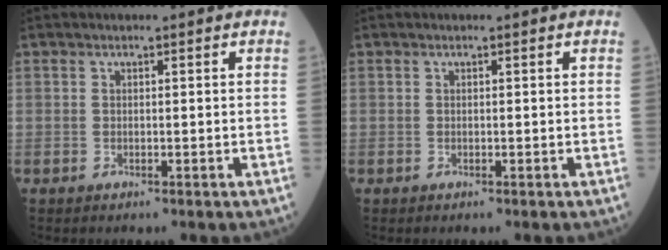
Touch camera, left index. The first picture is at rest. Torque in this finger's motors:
{"motor_torque": [0.00, 0.00, 0.00, 0.00]}